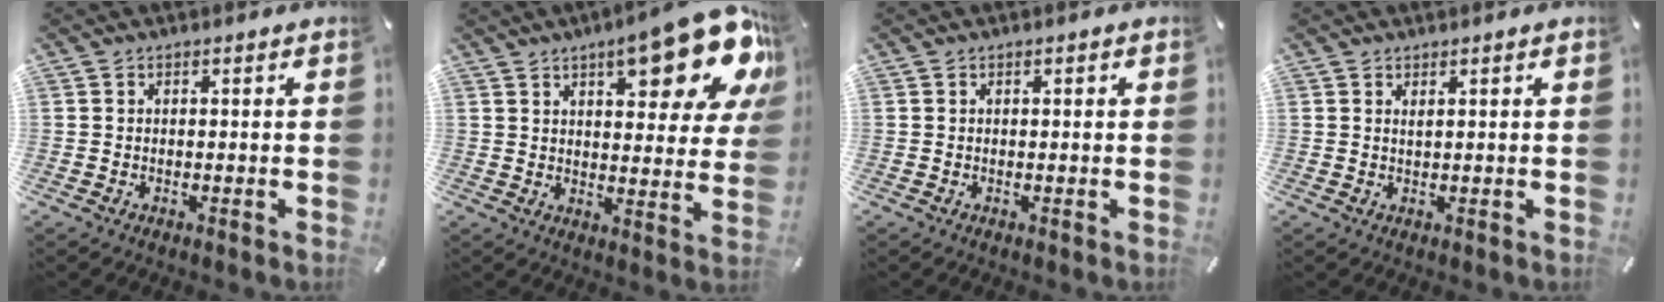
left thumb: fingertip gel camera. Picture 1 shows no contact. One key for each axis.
{"total": 20.1, "fx": 11.3, "fy": 7.2, "fz": 14.9, "tx": -0.195, "ty": -0.065, "tz": 0.180}
{"total": 0.0}
{"total": 1.0, "fx": 0.6, "fy": 0.1, "fz": 0.7, "tx": -0.015, "ty": -0.001, "tz": 0.012}